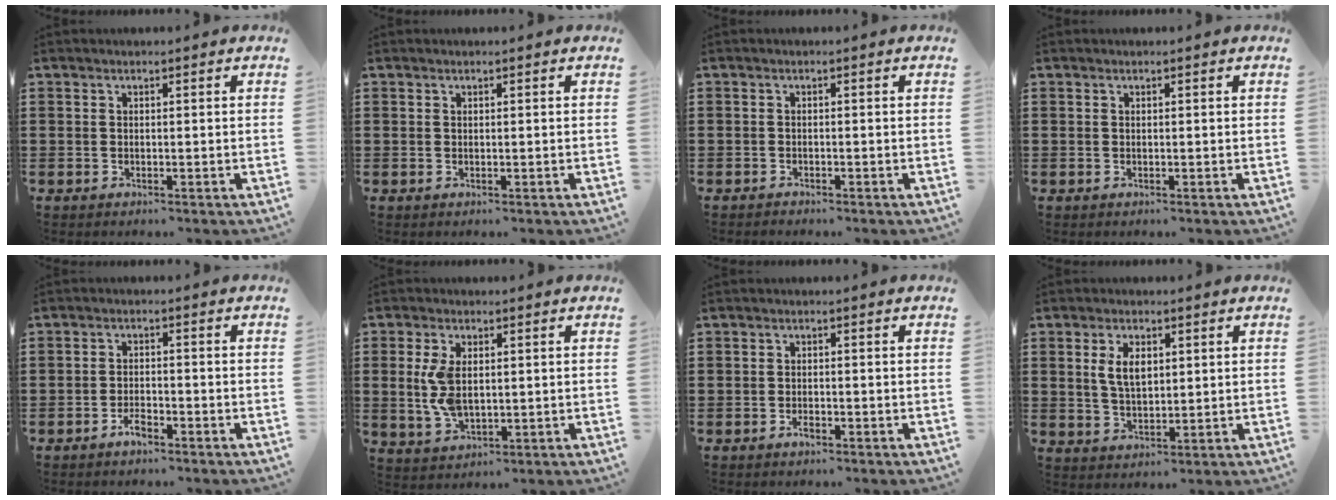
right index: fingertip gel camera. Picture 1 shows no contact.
{"total": 0.0}
{"total": 0.8, "force": [-0.8, 0.0, 0.0], "torque": [-0.003, -0.001, -0.016]}
{"total": 0.0}
{"total": 2.5, "force": [-1.8, 1.0, 1.4], "torque": [-0.034, 0.001, -0.037]}
{"total": 6.4, "force": [0.6, 3.5, 5.3], "torque": [-0.128, 0.004, 0.005]}
{"total": 1.4, "force": [-0.9, 0.6, 0.9], "torque": [-0.019, -0.003, -0.016]}
{"total": 4.9, "force": [1.3, 2.7, 3.9], "torque": [-0.076, 0.006, 0.020]}